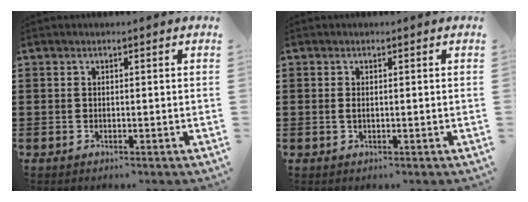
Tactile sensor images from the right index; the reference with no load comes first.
{"total": 0.8, "force": [0.0, 0.1, 0.8], "torque": [-0.018, -0.003, 0.001]}